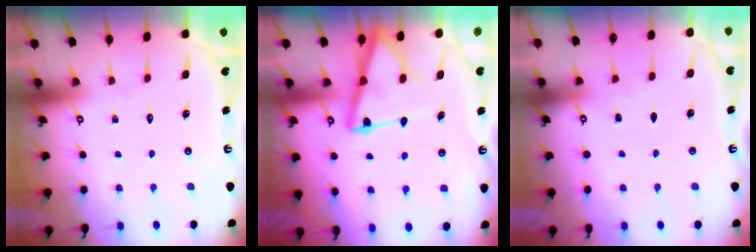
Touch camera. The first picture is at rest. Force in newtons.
{"total": 10.1, "press": 10.1, "slide": 1.2}
{"total": 2.1, "press": 2.1, "slide": 0.3}